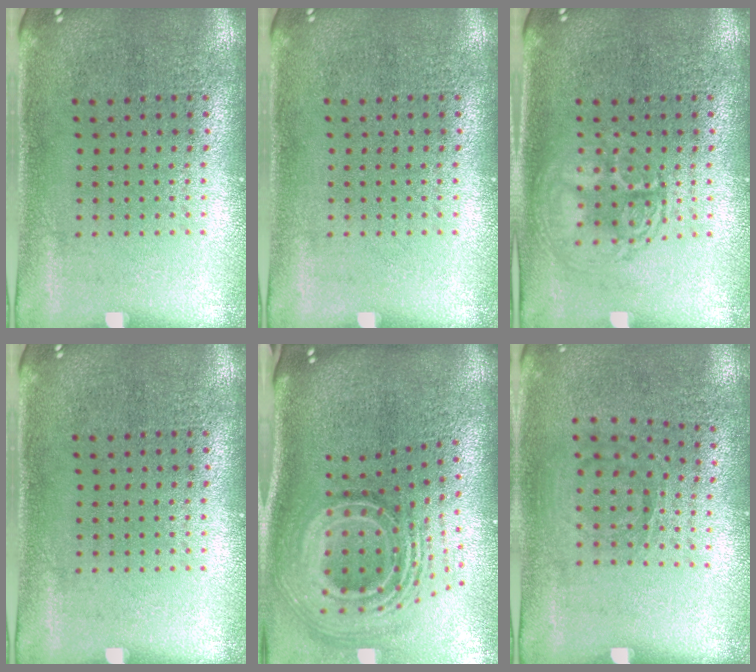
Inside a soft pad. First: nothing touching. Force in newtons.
{"total": 0.0}
{"total": 2.6, "press": 2.6, "slide": 0.4}
{"total": 0.0}
{"total": 2.9, "press": 1.8, "slide": 2.2}
{"total": 1.0, "press": 0.8, "slide": 0.6}